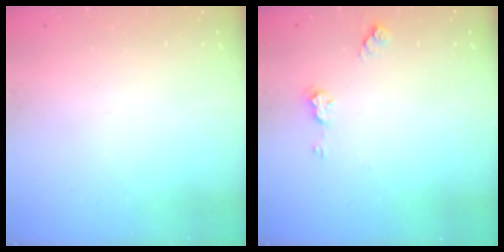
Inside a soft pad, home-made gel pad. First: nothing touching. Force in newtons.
{"total": 5.1, "press": 5.0, "slide": 0.6}